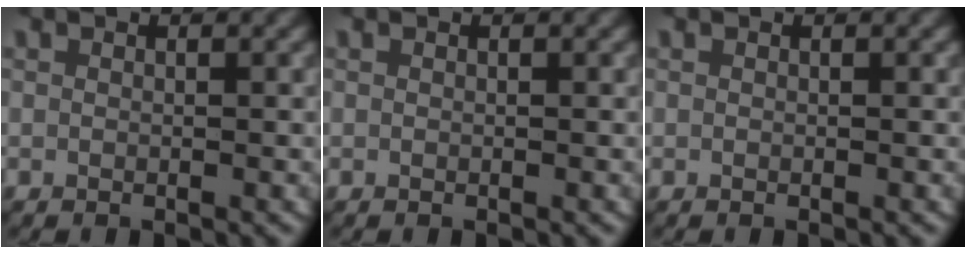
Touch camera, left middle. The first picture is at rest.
{"total": 0.0}
{"total": 0.0}